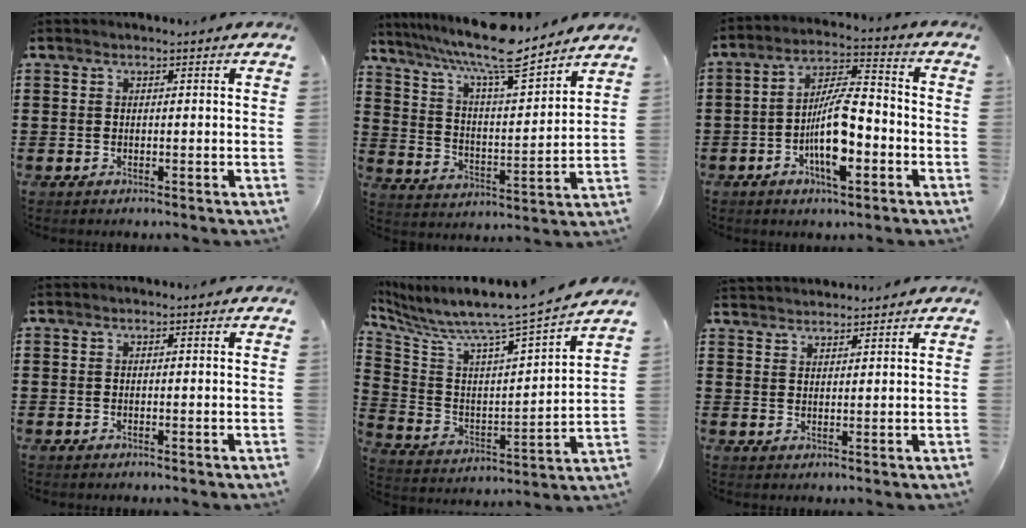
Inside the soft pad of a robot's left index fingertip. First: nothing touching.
{"total": 10.9, "force": [9.3, 1.4, 5.6], "torque": [-0.132, -0.053, 0.159]}
{"total": 10.5, "force": [-3.5, 3.8, 9.2], "torque": [-0.183, 0.004, -0.066]}
{"total": 0.0}
{"total": 6.4, "force": [6.0, -0.6, 2.3], "torque": [-0.079, -0.068, 0.088]}
{"total": 2.3, "force": [2.3, 0.1, -0.3], "torque": [-0.001, -0.003, 0.046]}